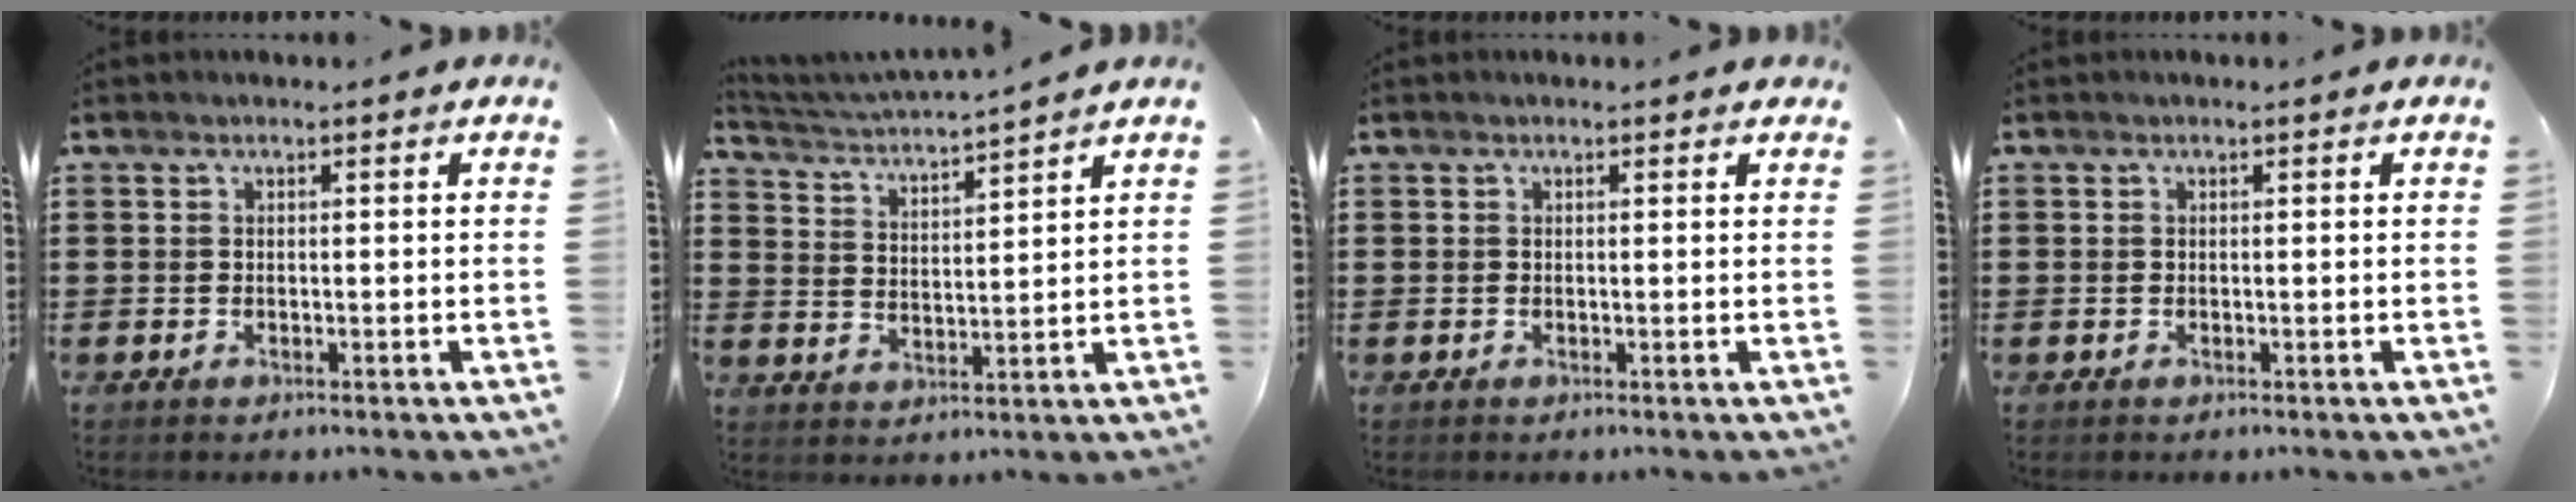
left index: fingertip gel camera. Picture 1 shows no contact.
{"total": 3.5, "force": [3.4, -0.7, 0.5], "torque": [-0.027, -0.026, 0.055]}
{"total": 0.0}
{"total": 0.0}